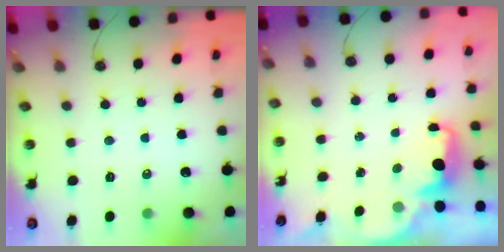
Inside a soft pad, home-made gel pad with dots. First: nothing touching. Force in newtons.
{"total": 1.9, "press": 1.7, "slide": 0.7}